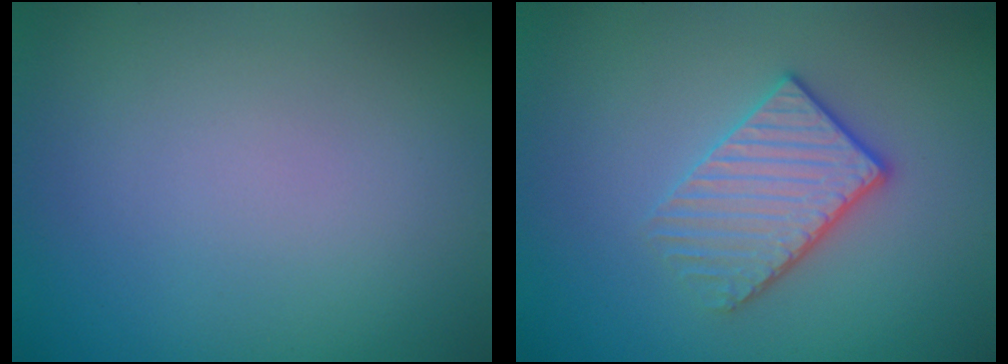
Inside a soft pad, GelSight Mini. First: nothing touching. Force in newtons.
{"total": 3.6, "press": 3.1, "slide": 1.7}